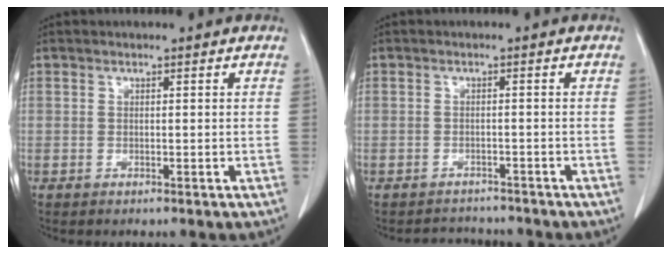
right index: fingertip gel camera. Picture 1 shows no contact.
{"total": 2.7, "force": [-2.5, 0.9, -0.3], "torque": [0.004, 0.001, -0.036]}